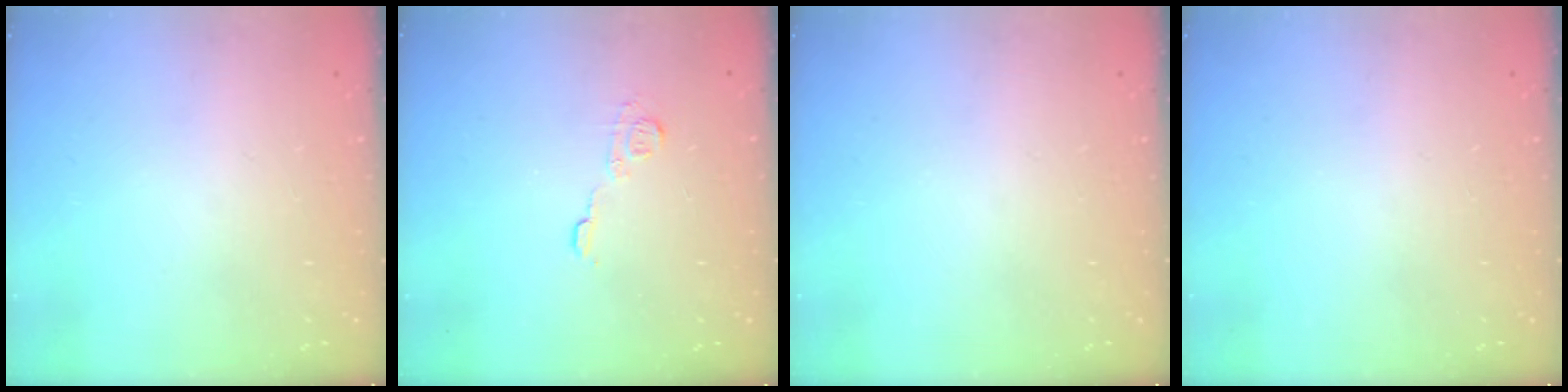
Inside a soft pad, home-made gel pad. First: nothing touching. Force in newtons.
{"total": 7.2, "press": 7.2, "slide": 0.4}
{"total": 0.0}
{"total": 0.0}